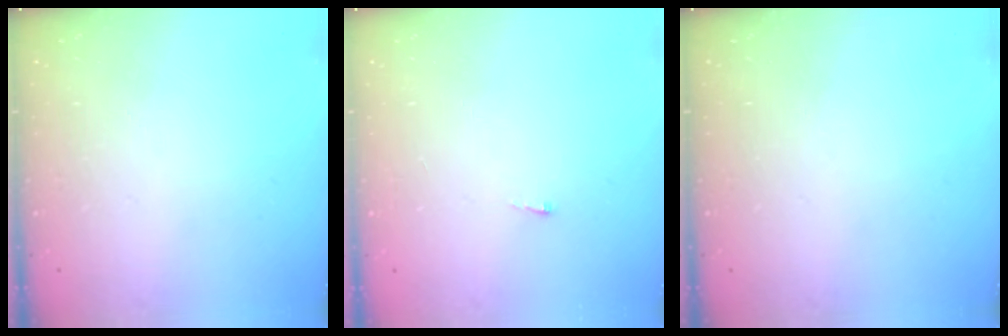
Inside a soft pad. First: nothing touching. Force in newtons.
{"total": 2.7, "press": 2.7, "slide": 0.4}
{"total": 0.0}